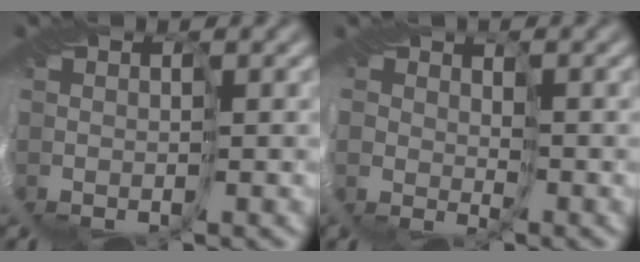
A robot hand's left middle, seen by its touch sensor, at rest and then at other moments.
{"total": 1.5, "force": [1.0, 0.2, -1.1], "torque": [0.010, -0.002, 0.024]}